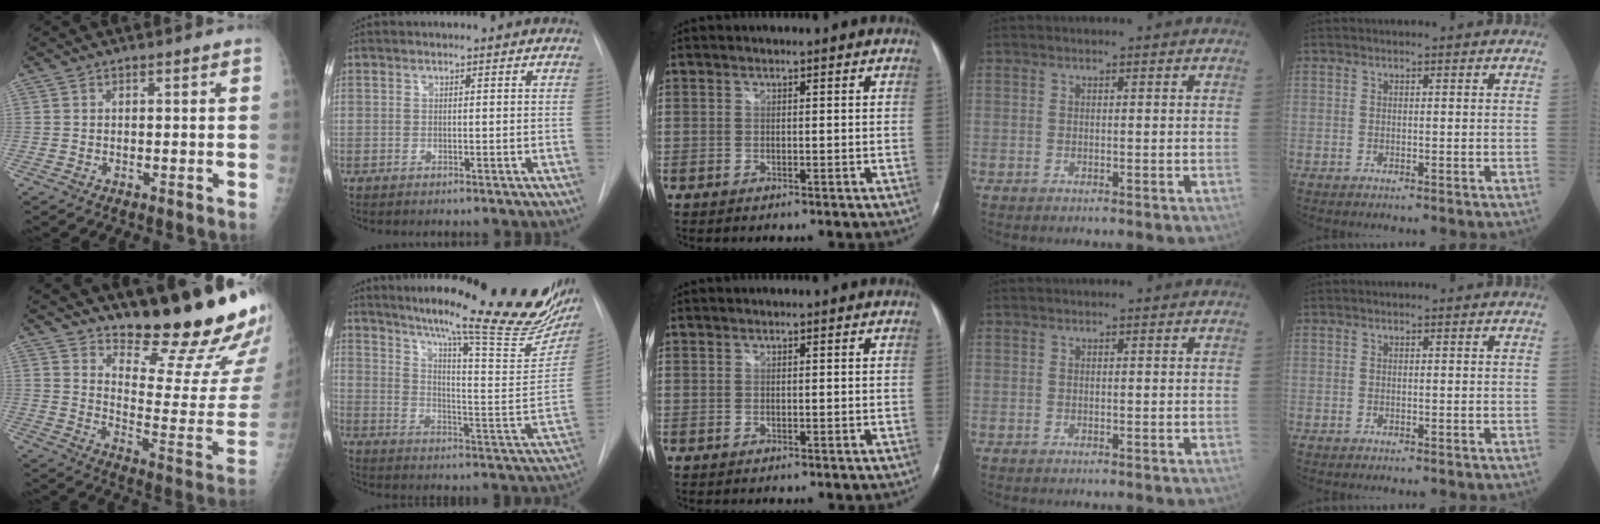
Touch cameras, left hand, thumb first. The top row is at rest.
{"thumb": {"total": 22.0, "force": [17.3, 4.5, 12.8], "torque": [-0.146, -0.153, 0.239]}, "index": {"total": 28.6, "force": [22.0, 3.6, 17.9], "torque": [-0.239, -0.053, 0.284]}}